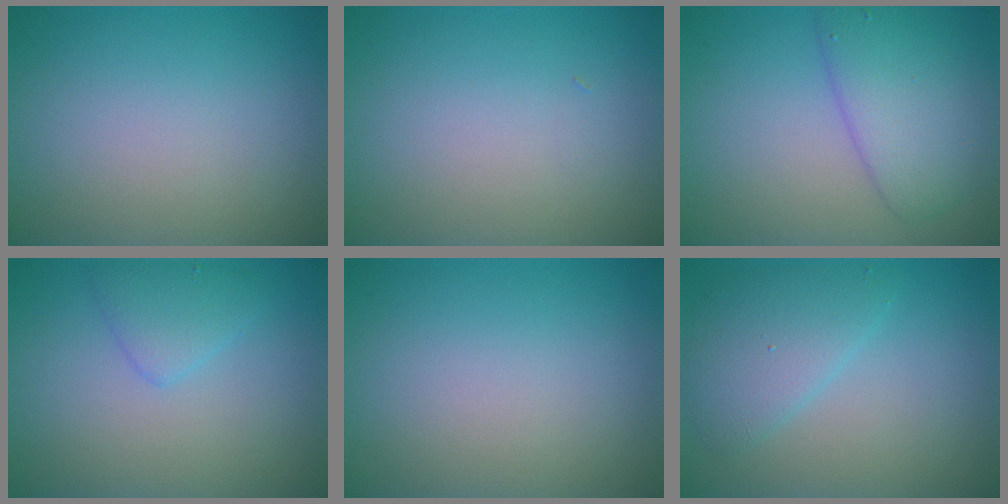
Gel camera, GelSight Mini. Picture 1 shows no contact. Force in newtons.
{"total": 0.0}
{"total": 5.0, "press": 5.0, "slide": 0.1}
{"total": 2.0, "press": 2.0, "slide": 0.1}
{"total": 0.0}
{"total": 3.4, "press": 3.4, "slide": 0.1}